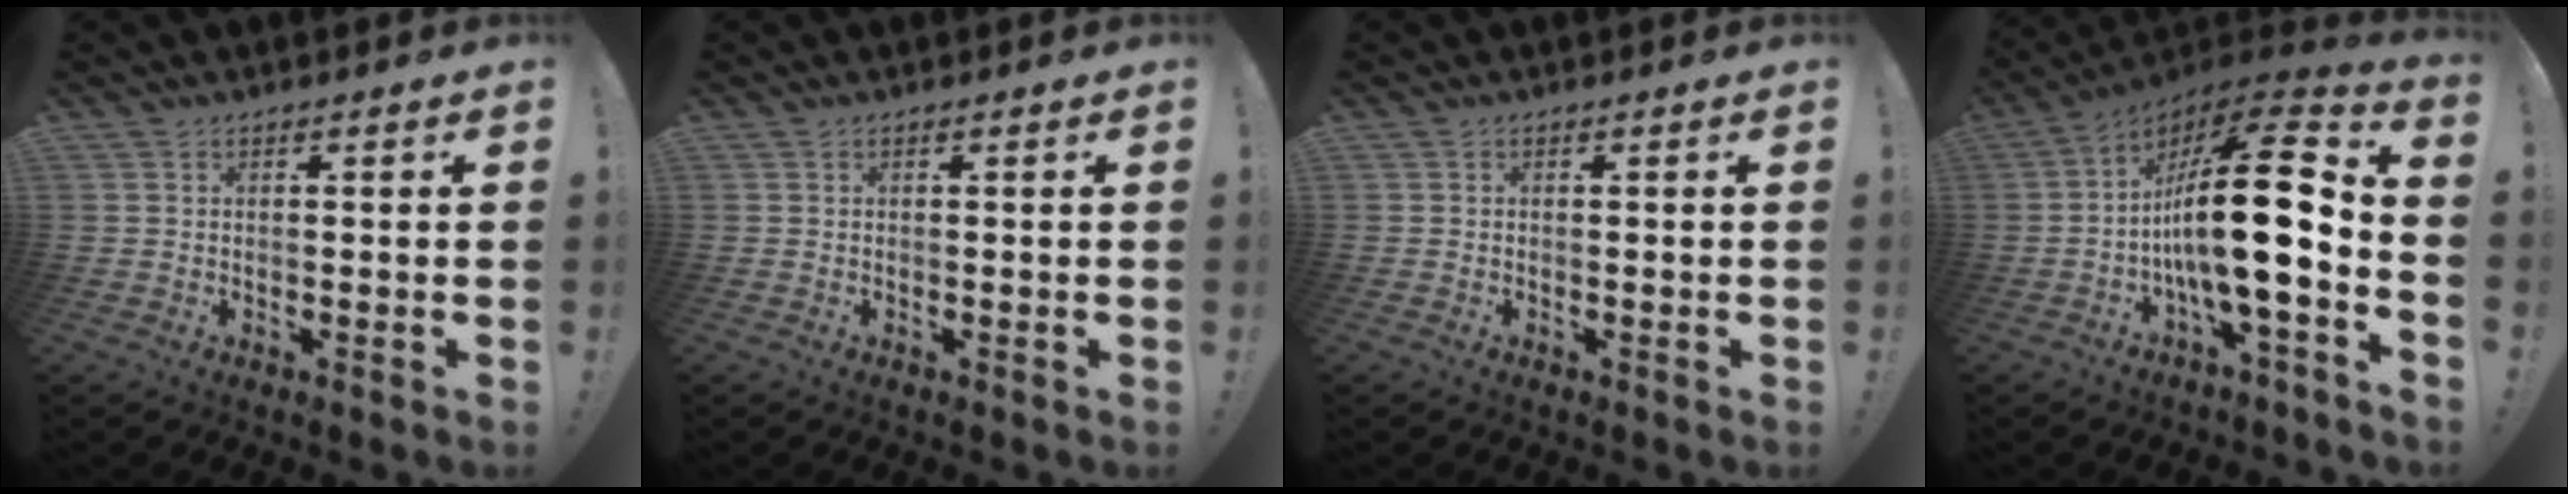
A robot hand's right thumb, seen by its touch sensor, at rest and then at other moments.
{"total": 0.0}
{"total": 0.0}
{"total": 23.5, "force": [-2.3, 5.8, 22.7], "torque": [-0.370, -0.001, -0.045]}